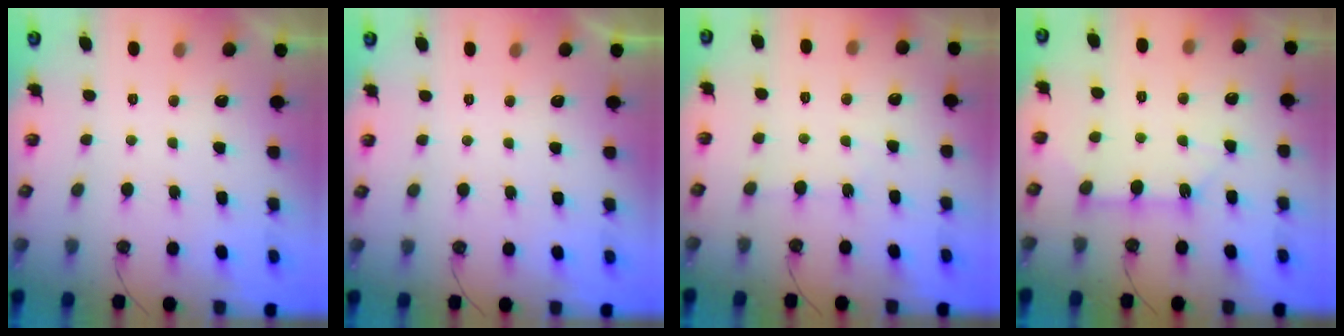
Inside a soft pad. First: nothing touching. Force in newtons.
{"total": 0.0}
{"total": 2.6, "press": 2.6, "slide": 0.3}
{"total": 9.8, "press": 9.8, "slide": 1.1}